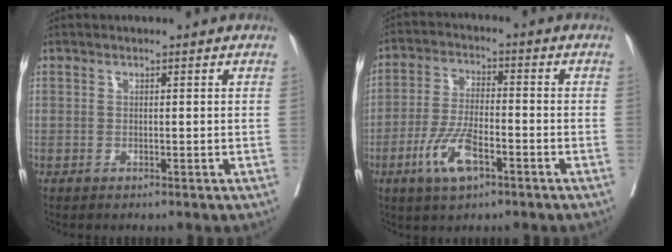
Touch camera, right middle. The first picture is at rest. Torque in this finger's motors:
{"motor_torque": [1.45, -0.66, 0.40, 0.08]}